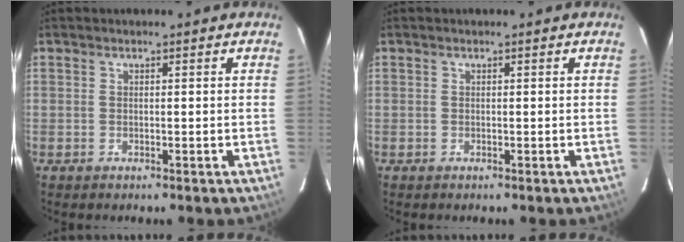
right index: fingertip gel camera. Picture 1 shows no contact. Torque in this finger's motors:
{"motor_torque": [0.00, 0.00, 0.00, 0.01]}